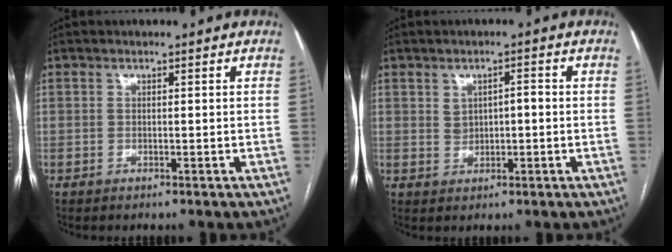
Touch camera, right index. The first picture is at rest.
{"total": 3.0, "force": [0.3, 1.8, 2.3], "torque": [-0.040, 0.013, 0.012]}